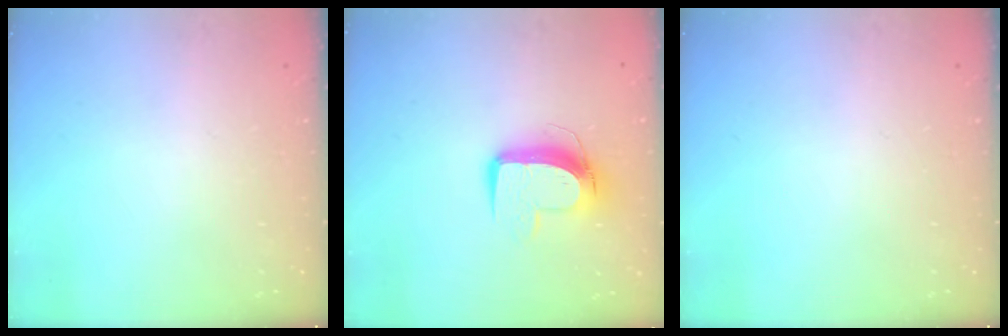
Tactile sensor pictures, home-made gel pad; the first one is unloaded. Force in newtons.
{"total": 10.3, "press": 10.3, "slide": 0.8}
{"total": 0.0}